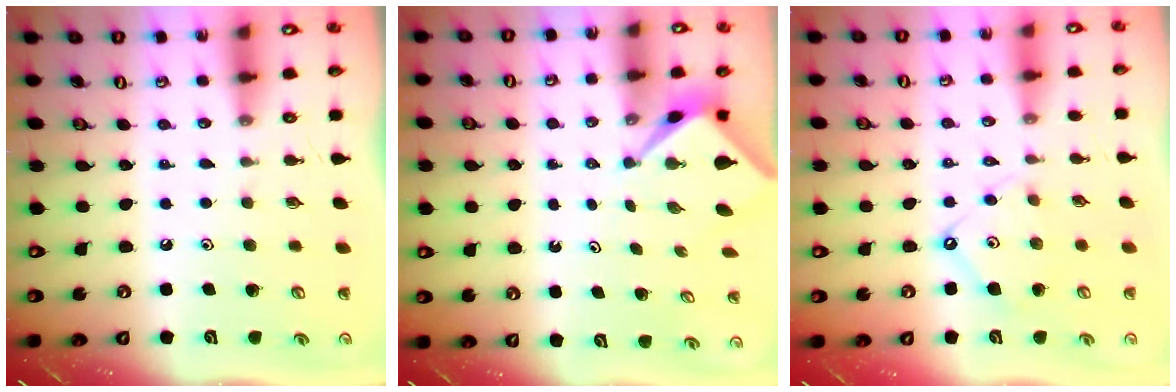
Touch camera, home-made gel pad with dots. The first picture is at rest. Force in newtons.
{"total": 2.1, "press": 2.1, "slide": 0.2}
{"total": 8.5, "press": 8.4, "slide": 0.9}